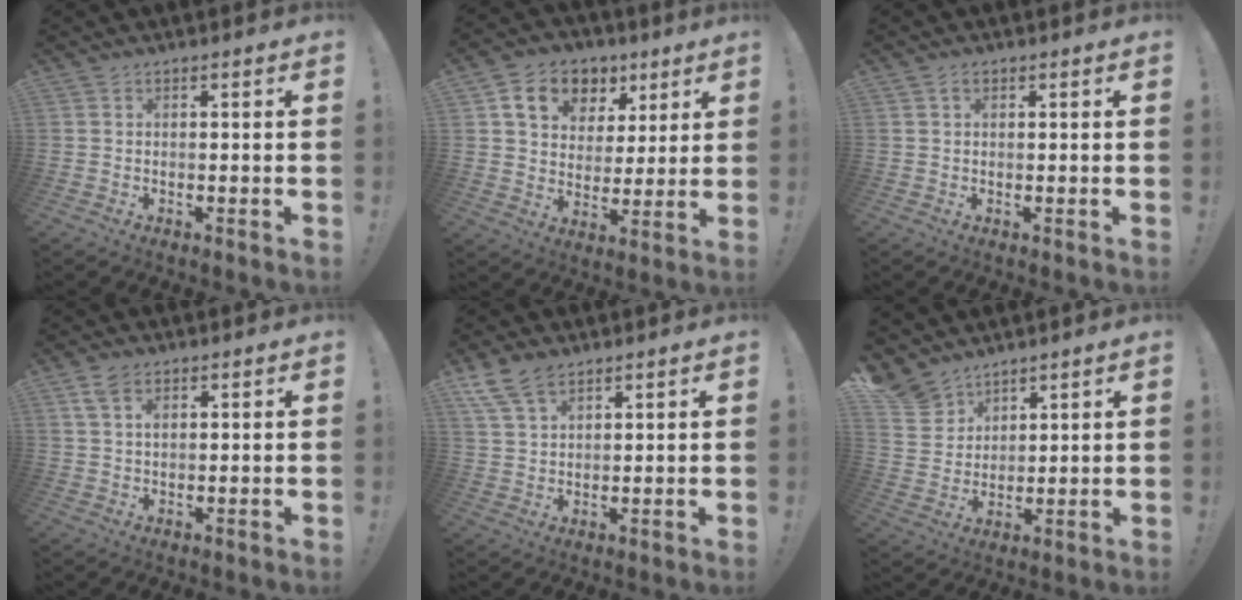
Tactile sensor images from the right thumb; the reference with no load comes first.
{"total": 13.0, "force": [6.7, 9.7, 5.4], "torque": [-0.087, -0.025, 0.130]}
{"total": 1.4, "force": [0.6, 0.9, 0.8], "torque": [-0.015, 0.002, 0.011]}
{"total": 3.8, "force": [1.9, 2.2, 2.3], "torque": [-0.036, -0.004, 0.034]}
{"total": 8.8, "force": [6.2, 4.6, 4.2], "torque": [-0.085, -0.020, 0.124]}
{"total": 8.3, "force": [6.7, 4.8, 0.8], "torque": [-0.028, -0.052, 0.135]}